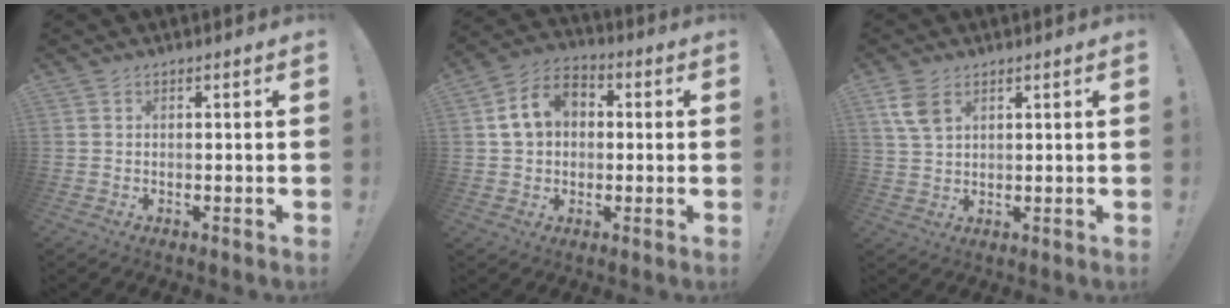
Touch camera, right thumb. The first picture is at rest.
{"total": 11.1, "force": [2.6, 8.6, 6.4], "torque": [-0.100, 0.009, 0.056]}
{"total": 6.3, "force": [3.2, 3.7, 4.0], "torque": [-0.075, -0.011, 0.061]}